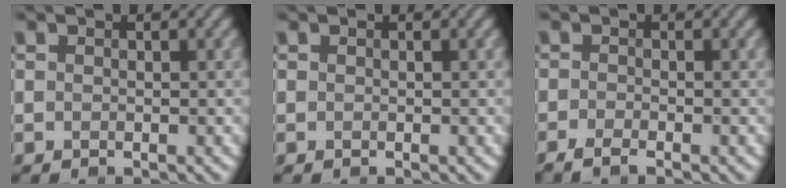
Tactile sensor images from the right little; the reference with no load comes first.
{"total": 0.0}
{"total": 1.4, "force": [-1.1, 0.3, 0.8], "torque": [-0.004, -0.009, -0.026]}